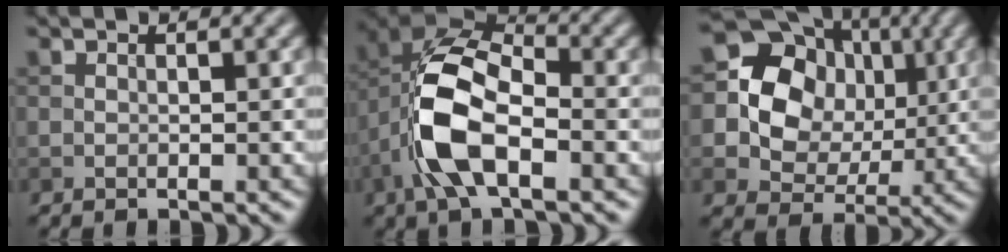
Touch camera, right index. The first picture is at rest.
{"total": 9.8, "force": [-2.7, 4.7, 8.1], "torque": [-0.172, 0.007, -0.058]}
{"total": 11.1, "force": [1.8, 9.6, 5.1], "torque": [-0.100, 0.023, 0.019]}